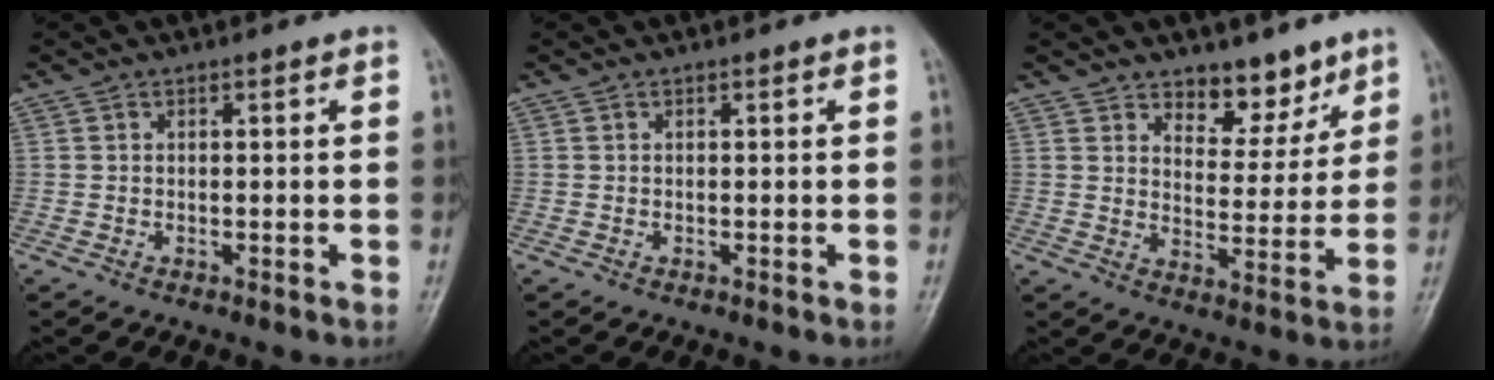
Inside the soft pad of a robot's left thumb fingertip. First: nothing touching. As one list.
[{"total": 0.0}, {"total": 8.2, "force": [6.2, 4.2, 3.3], "torque": [-0.010, -0.045, 0.097]}]